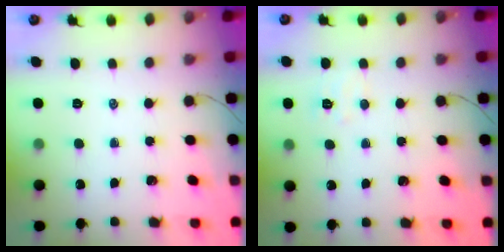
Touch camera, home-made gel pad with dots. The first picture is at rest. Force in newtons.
{"total": 3.9, "press": 3.8, "slide": 1.0}